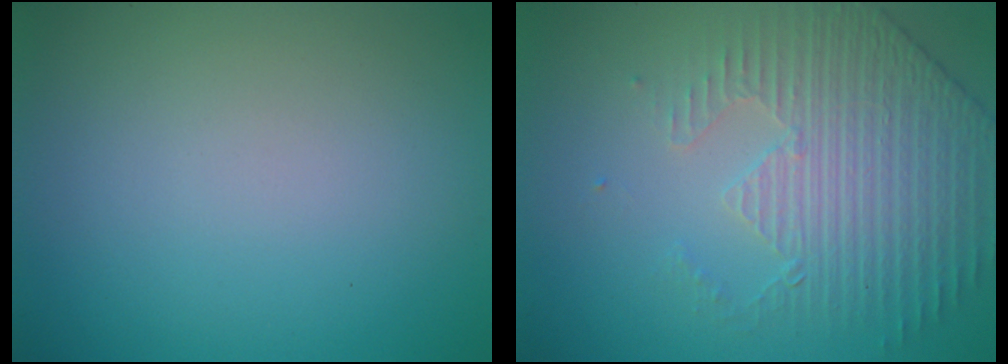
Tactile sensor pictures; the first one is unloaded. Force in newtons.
{"total": 4.4, "press": 3.5, "slide": 2.6}